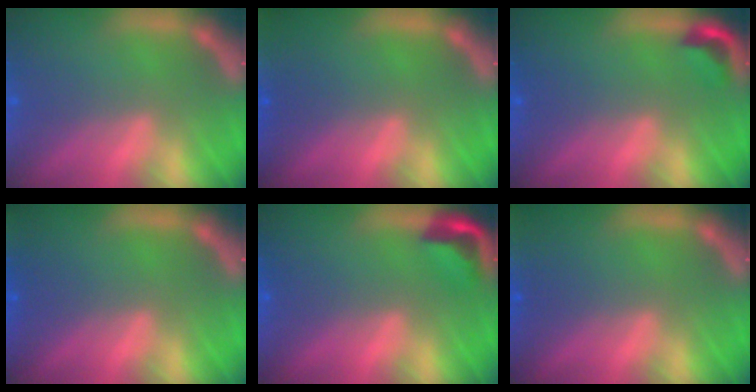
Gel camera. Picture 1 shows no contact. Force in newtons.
{"total": 6.4}
{"total": 1.9}
{"total": 1.4}
{"total": 2.9}
{"total": 4.4}